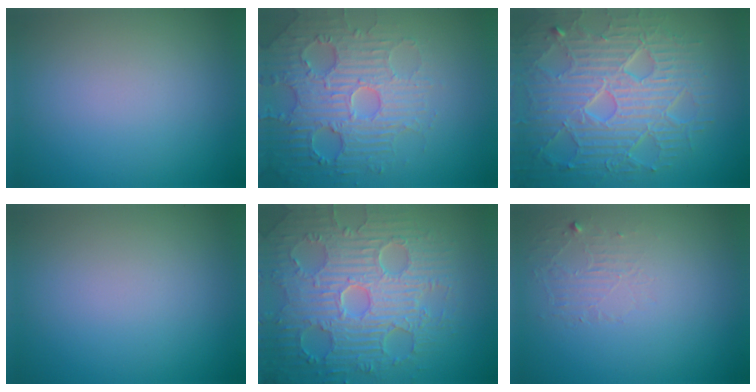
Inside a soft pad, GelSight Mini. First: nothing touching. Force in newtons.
{"total": 5.0, "press": 4.9, "slide": 1.2}
{"total": 9.0, "press": 6.4, "slide": 6.3}
{"total": 0.0}
{"total": 9.6, "press": 6.7, "slide": 6.9}
{"total": 1.4, "press": 0.1, "slide": 1.4}